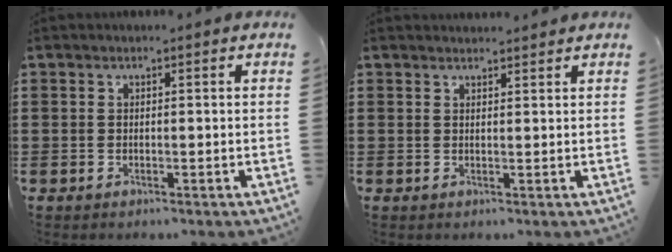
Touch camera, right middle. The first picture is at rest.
{"total": 1.4, "force": [1.4, 0.0, 0.0], "torque": [-0.004, -0.001, 0.027]}